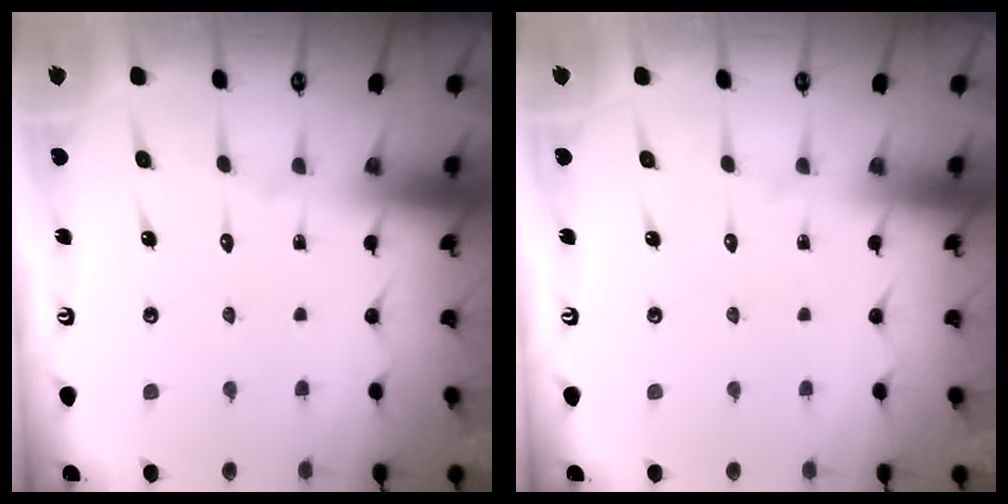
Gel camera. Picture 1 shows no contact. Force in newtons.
{"total": 0.0}